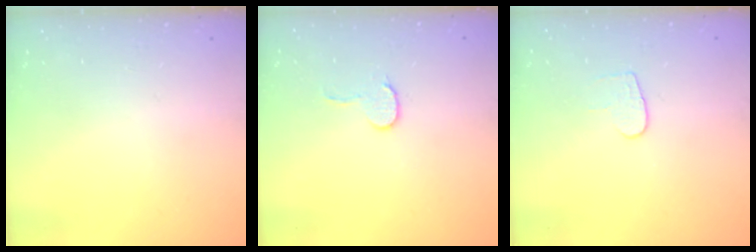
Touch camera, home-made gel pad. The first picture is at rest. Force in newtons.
{"total": 5.9, "press": 5.9, "slide": 0.5}
{"total": 5.4, "press": 5.4, "slide": 0.3}